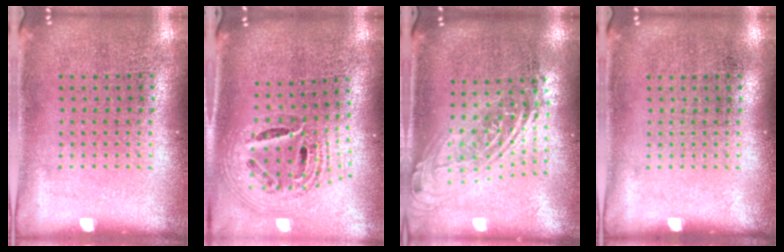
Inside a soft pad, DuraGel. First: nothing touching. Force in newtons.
{"total": 1.9, "press": 1.5, "slide": 1.2}
{"total": 2.0, "press": 1.5, "slide": 1.2}
{"total": 0.0}